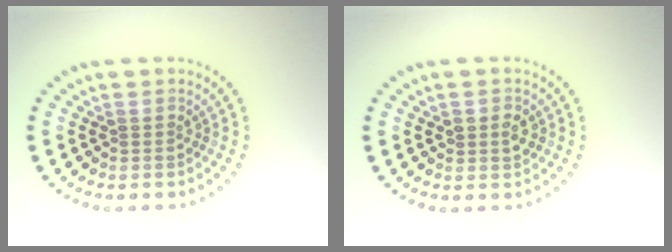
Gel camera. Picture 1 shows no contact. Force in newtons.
{"total": 1.6, "press": 1.5, "slide": 0.3}